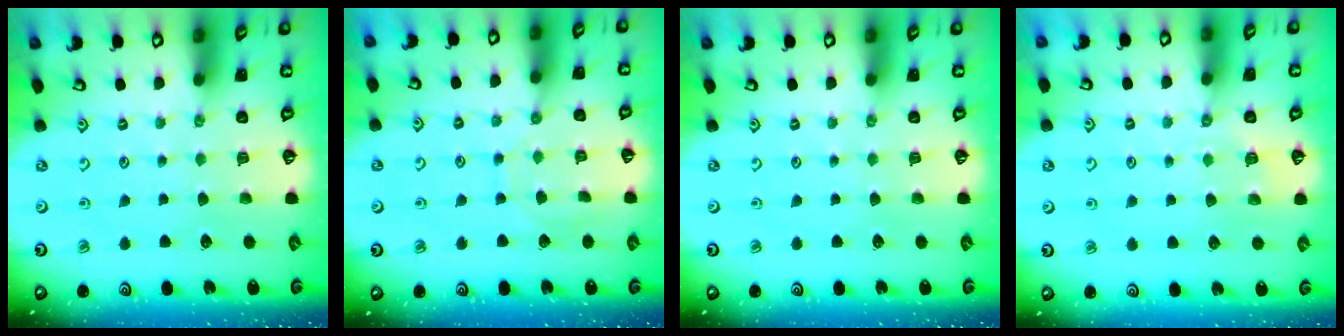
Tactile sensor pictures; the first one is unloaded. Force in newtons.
{"total": 8.5, "press": 8.4, "slide": 0.7}
{"total": 0.0}
{"total": 2.8, "press": 2.5, "slide": 1.3}